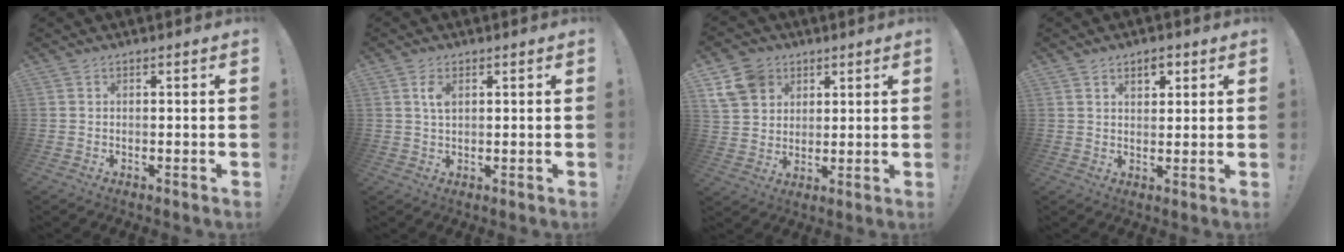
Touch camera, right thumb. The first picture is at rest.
{"total": 3.5, "force": [1.3, 1.7, 2.7], "torque": [-0.051, 0.000, 0.022]}
{"total": 11.2, "force": [5.7, 8.8, 3.9], "torque": [-0.078, -0.026, 0.117]}
{"total": 4.5, "force": [2.3, 2.8, 2.6], "torque": [-0.036, -0.002, 0.039]}